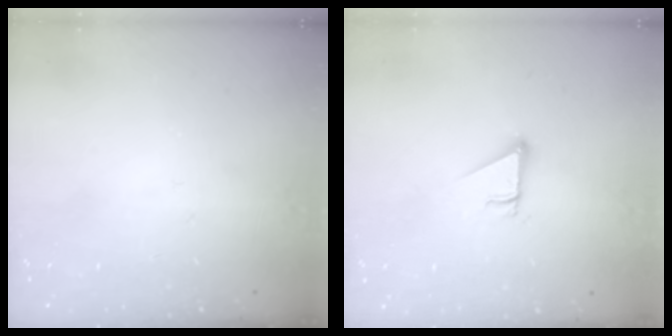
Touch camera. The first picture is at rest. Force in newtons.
{"total": 2.5, "press": 2.5, "slide": 0.2}